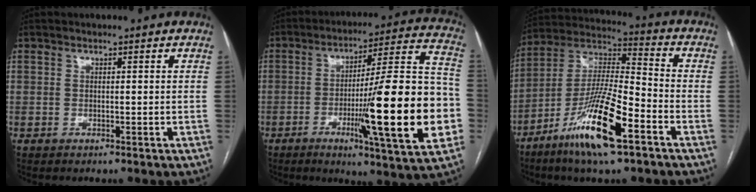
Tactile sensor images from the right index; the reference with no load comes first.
{"total": 23.9, "force": [-5.6, 1.2, 23.2], "torque": [-0.300, -0.001, -0.086]}
{"total": 16.2, "force": [-8.2, 2.0, 13.8], "torque": [-0.271, -0.021, -0.152]}